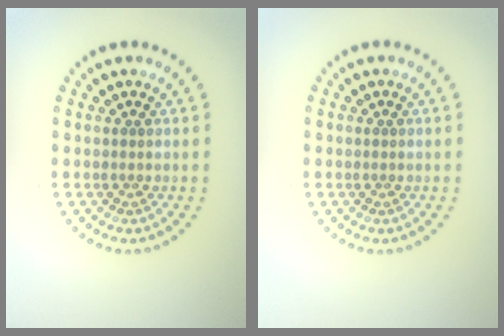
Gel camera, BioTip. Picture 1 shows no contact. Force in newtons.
{"total": 0.0}